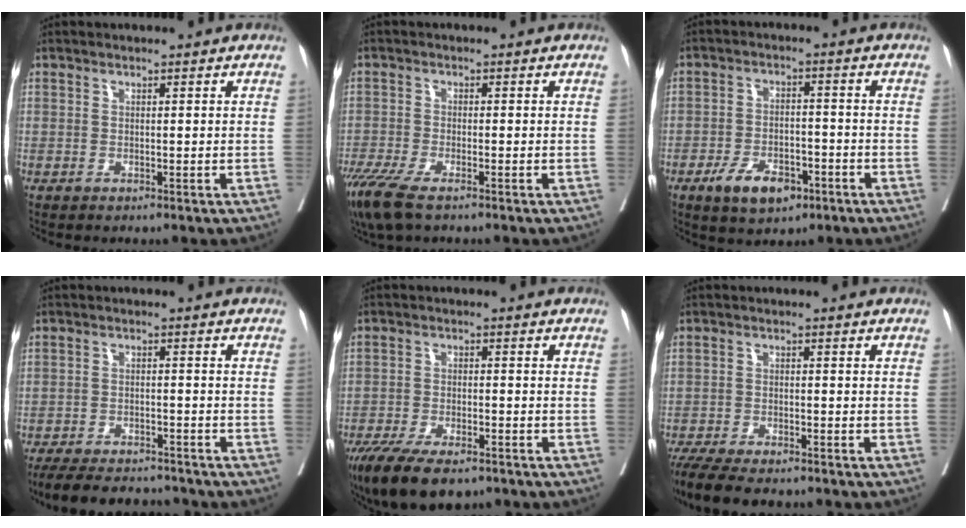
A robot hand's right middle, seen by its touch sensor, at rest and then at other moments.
{"total": 6.8, "force": [-4.8, 1.6, 4.5], "torque": [-0.084, -0.018, -0.085]}
{"total": 7.4, "force": [-4.2, 3.8, 4.7], "torque": [-0.080, 0.000, -0.065]}
{"total": 11.0, "force": [-10.1, 2.6, 3.7], "torque": [-0.059, -0.003, -0.145]}
{"total": 11.9, "force": [-8.5, 4.2, 7.1], "torque": [-0.120, -0.016, -0.135]}
{"total": 11.0, "force": [-9.3, 2.5, 5.3], "torque": [-0.083, -0.016, -0.146]}